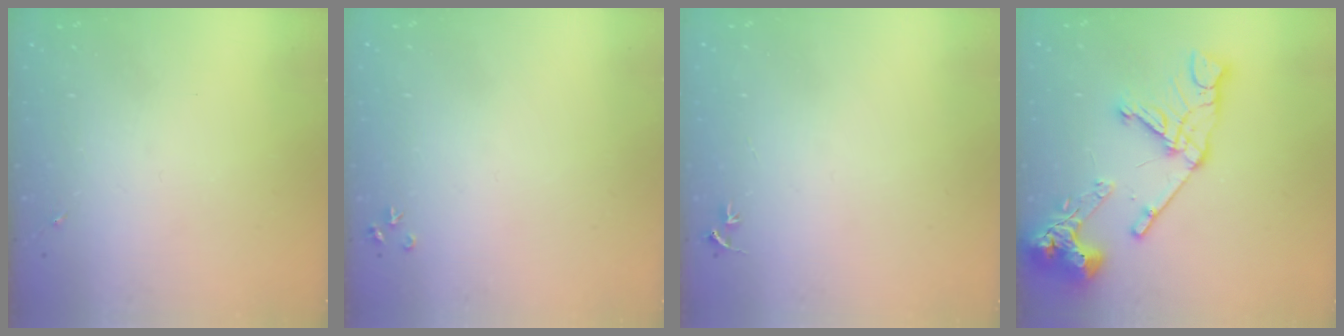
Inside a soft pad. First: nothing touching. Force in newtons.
{"total": 3.1, "press": 3.1, "slide": 0.4}
{"total": 3.0, "press": 3.0, "slide": 0.3}
{"total": 19.0, "press": 18.8, "slide": 2.2}